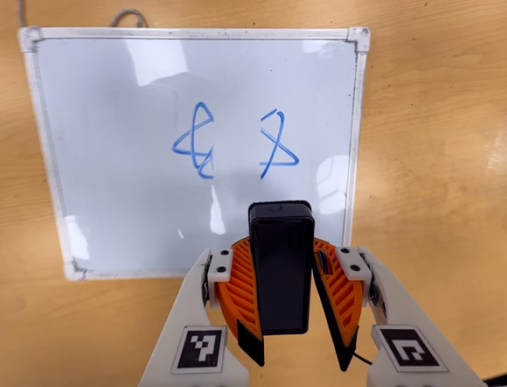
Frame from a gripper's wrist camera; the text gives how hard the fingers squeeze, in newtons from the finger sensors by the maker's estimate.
{"total": 8.2, "left": 8.4, "right": 8.1}